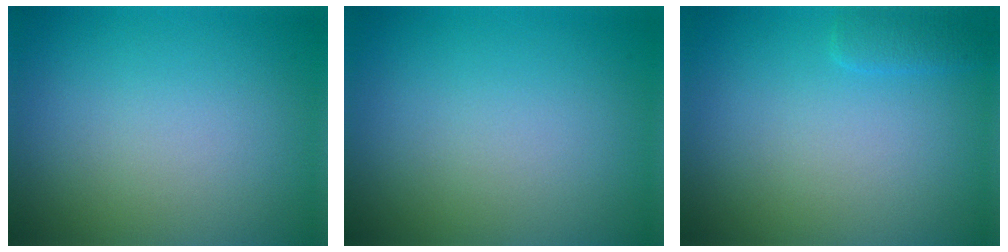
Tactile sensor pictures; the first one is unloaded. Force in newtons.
{"total": 0.0}
{"total": 1.0, "press": 1.0, "slide": 0.1}